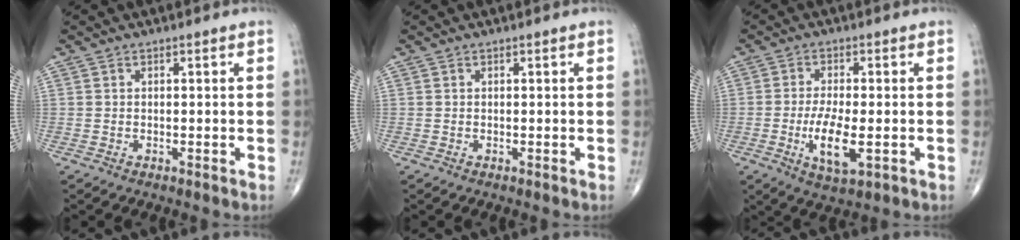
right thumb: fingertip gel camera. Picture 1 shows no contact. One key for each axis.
{"total": 0.0}
{"total": 8.3, "fx": -1.9, "fy": 3.0, "fz": 7.5, "tx": -0.141, "ty": -0.010, "tz": -0.031}